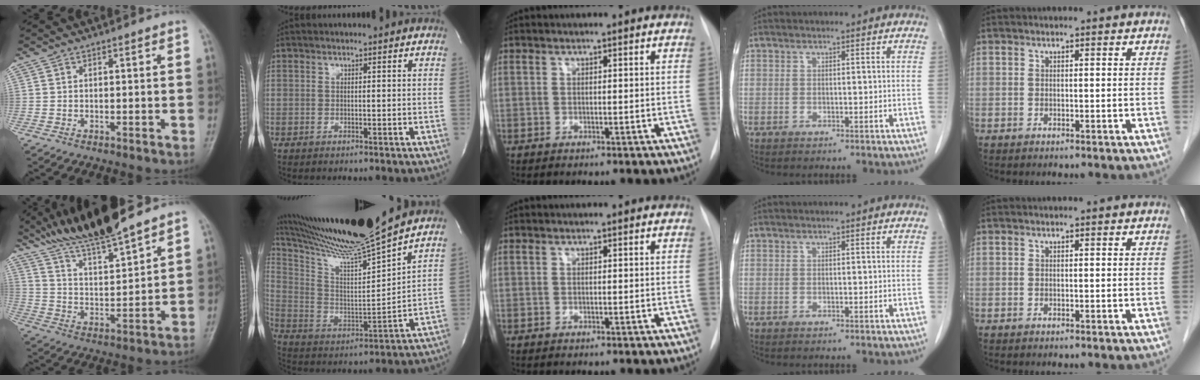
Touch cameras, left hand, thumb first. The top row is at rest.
{"thumb": {"total": 14.1, "force": [12.2, 1.3, 6.9], "torque": [-0.113, -0.064, 0.229]}, "index": {"total": 19.5, "force": [16.8, -1.8, 9.7], "torque": [-0.186, -0.036, 0.287]}}